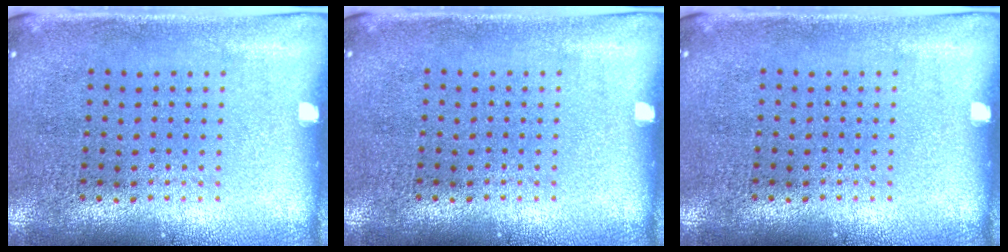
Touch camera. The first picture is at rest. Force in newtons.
{"total": 0.0}
{"total": 0.0}